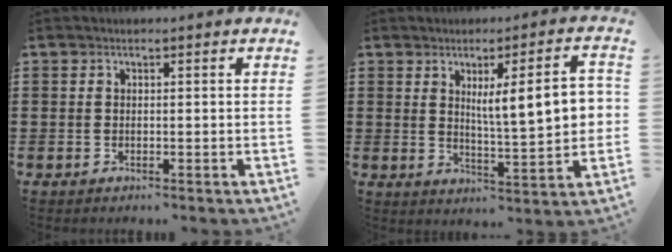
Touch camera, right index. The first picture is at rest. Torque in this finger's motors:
{"motor_torque": [1.79, -0.12, 0.43, 0.14]}